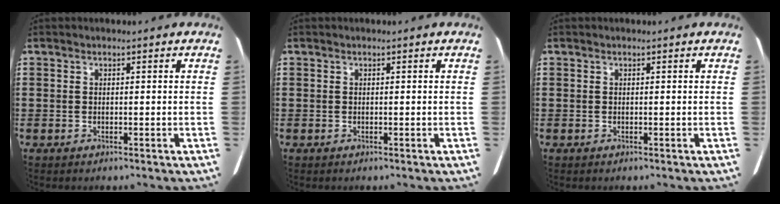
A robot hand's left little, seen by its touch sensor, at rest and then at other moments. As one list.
[{"total": 0.0}, {"total": 0.0}]